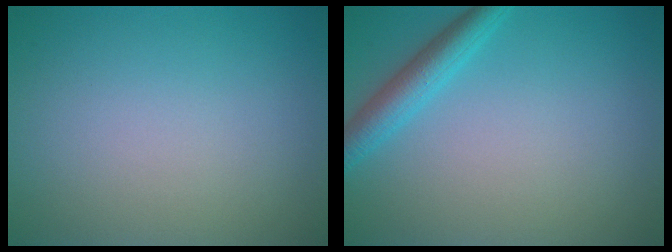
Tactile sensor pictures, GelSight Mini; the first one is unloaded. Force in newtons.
{"total": 3.0, "press": 3.0, "slide": 0.1}